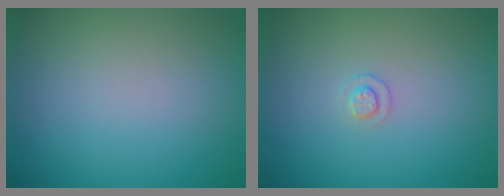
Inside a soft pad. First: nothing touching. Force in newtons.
{"total": 1.0, "press": 1.0, "slide": 0.2}